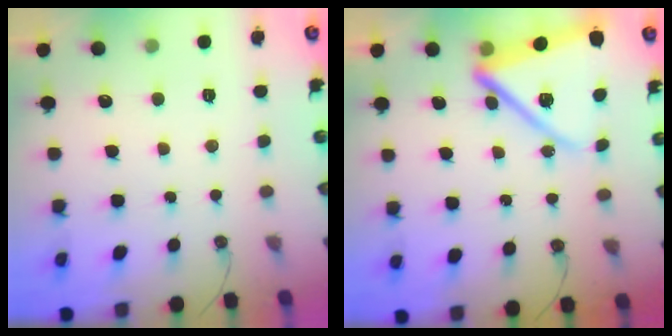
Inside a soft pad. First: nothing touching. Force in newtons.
{"total": 15.5, "press": 15.4, "slide": 1.5}